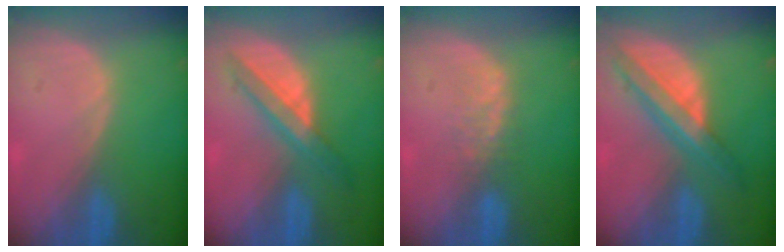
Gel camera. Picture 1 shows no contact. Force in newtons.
{"total": 5.7, "press": 5.5, "slide": 1.3}
{"total": 2.7, "press": 2.7, "slide": 0.6}
{"total": 8.1, "press": 6.8, "slide": 4.3}